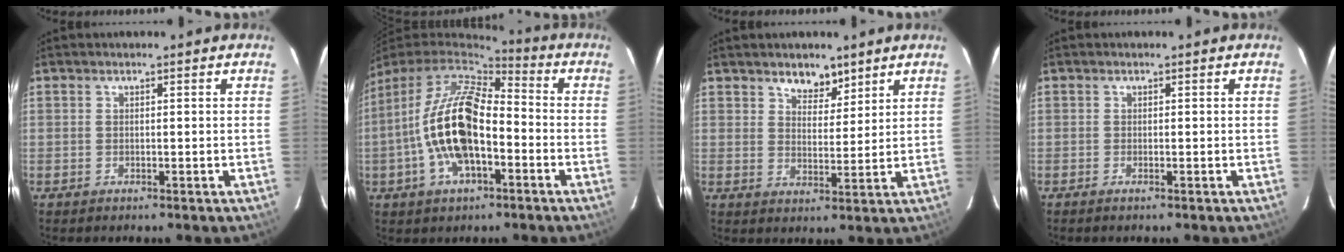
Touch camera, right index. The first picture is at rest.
{"total": 16.4, "force": [-3.9, 7.2, 14.2], "torque": [-0.282, -0.002, -0.074]}
{"total": 5.2, "force": [4.0, 2.6, 2.2], "torque": [-0.023, -0.006, 0.065]}
{"total": 0.5, "force": [-0.4, -0.1, 0.4], "torque": [-0.007, 0.000, -0.008]}